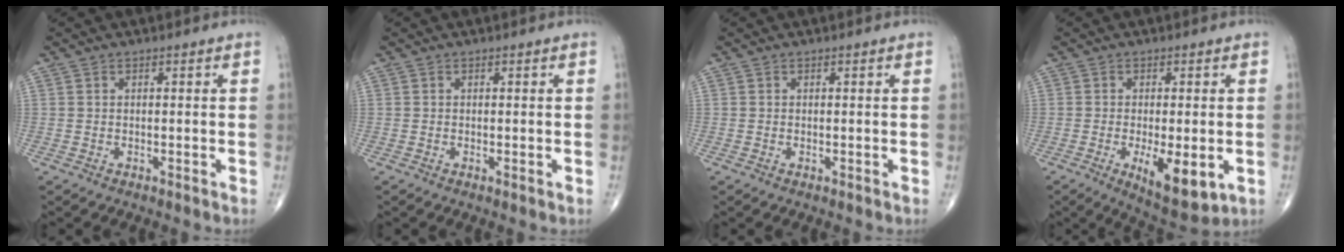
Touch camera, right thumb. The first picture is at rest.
{"total": 0.0}
{"total": 0.0}
{"total": 9.6, "force": [-2.6, 3.5, 8.6], "torque": [-0.126, -0.020, -0.034]}